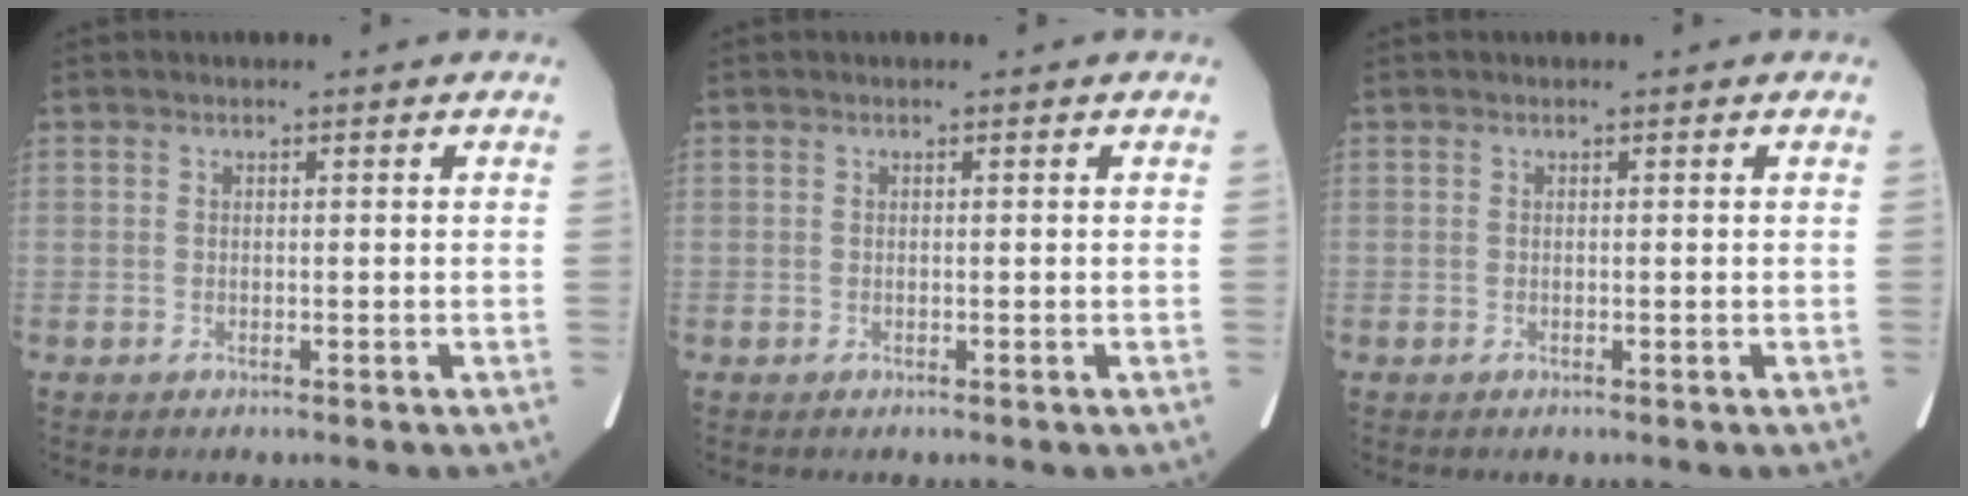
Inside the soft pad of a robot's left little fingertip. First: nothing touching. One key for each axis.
{"total": 0.0}
{"total": 0.0}